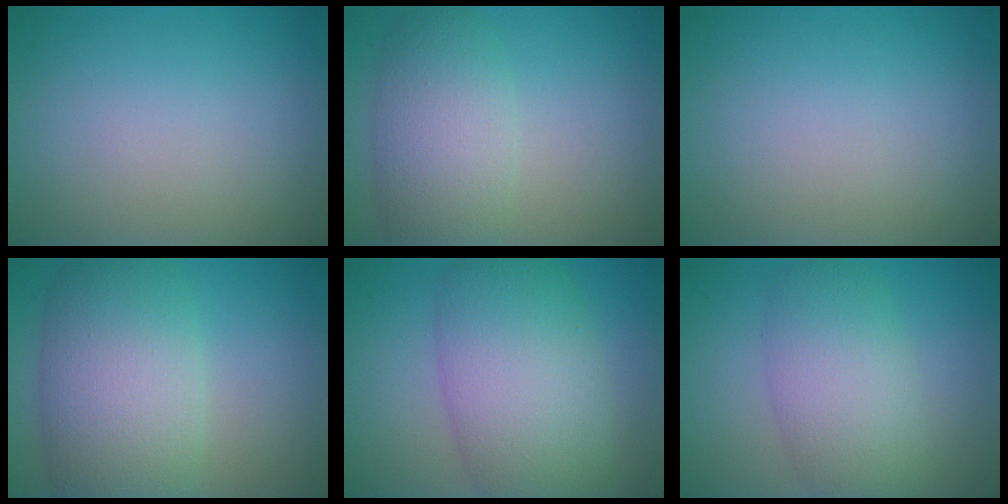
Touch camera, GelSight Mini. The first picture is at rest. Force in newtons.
{"total": 5.7, "press": 5.7, "slide": 0.2}
{"total": 0.0}
{"total": 9.5, "press": 9.4, "slide": 0.3}
{"total": 9.4, "press": 9.4, "slide": 0.7}
{"total": 6.1, "press": 6.1, "slide": 0.3}